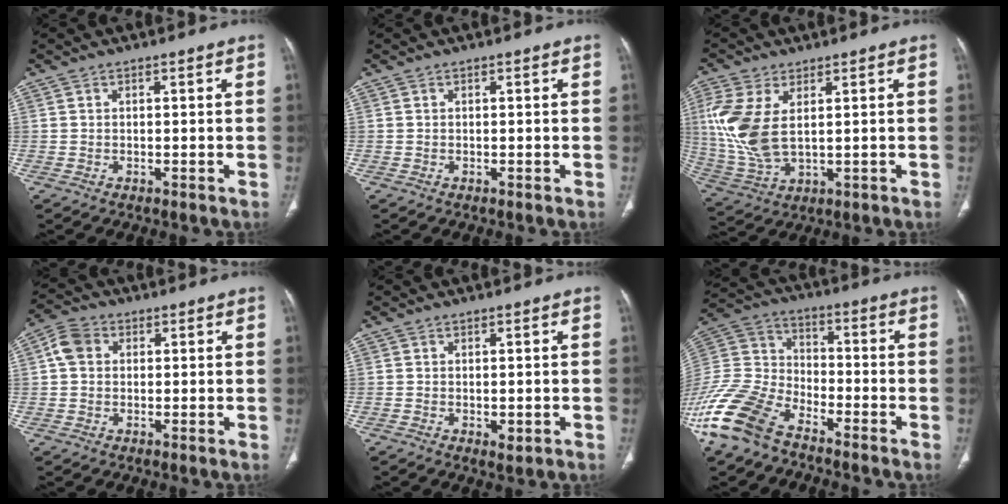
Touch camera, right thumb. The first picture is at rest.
{"total": 0.0}
{"total": 11.9, "force": [2.3, 6.2, 9.9], "torque": [-0.237, -0.004, 0.059]}
{"total": 4.9, "force": [1.0, 3.9, 2.7], "torque": [-0.046, 0.012, 0.013]}
{"total": 1.8, "force": [-0.5, 1.0, 1.5], "torque": [-0.016, -0.003, -0.001]}
{"total": 17.1, "force": [-11.8, 8.6, 8.8], "torque": [-0.190, 0.049, -0.232]}